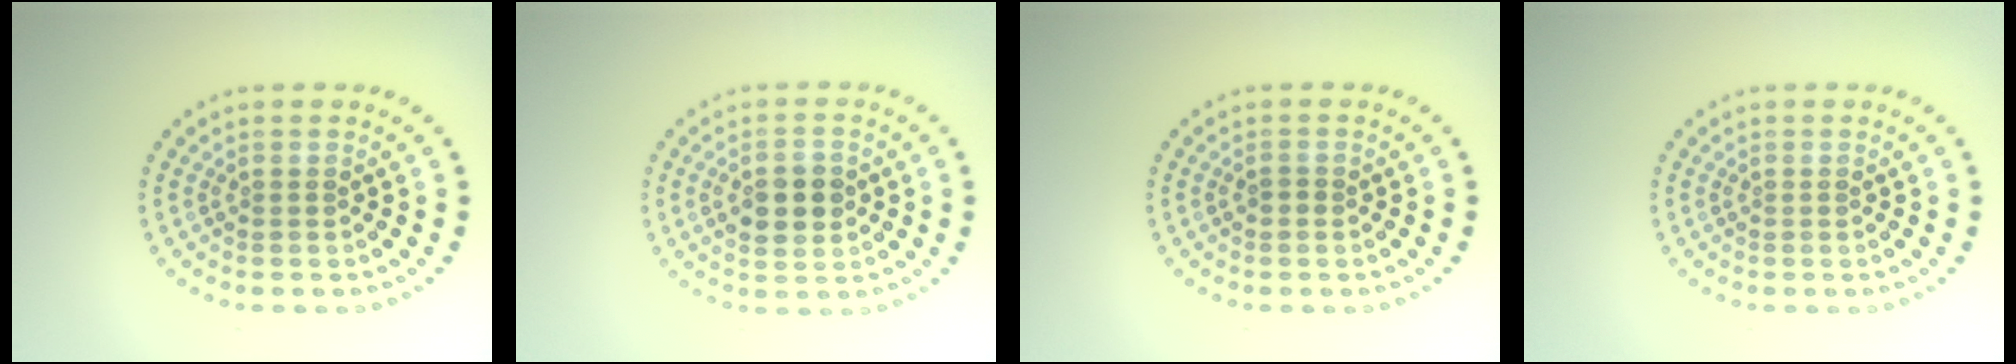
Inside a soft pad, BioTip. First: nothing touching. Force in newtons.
{"total": 3.8, "press": 3.8, "slide": 0.2}
{"total": 0.7, "press": 0.7, "slide": 0.2}
{"total": 0.0}